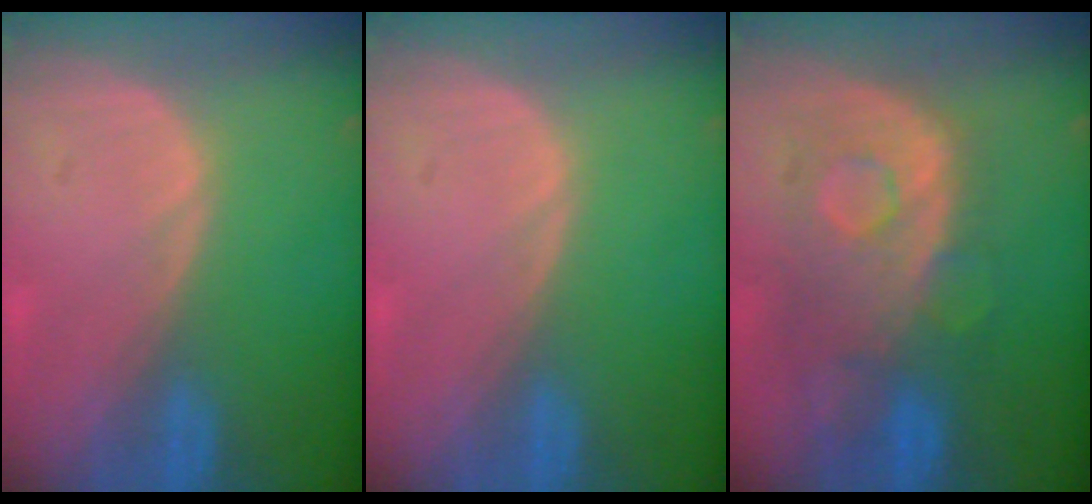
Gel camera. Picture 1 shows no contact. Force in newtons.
{"total": 0.0}
{"total": 10.1, "press": 9.2, "slide": 4.1}